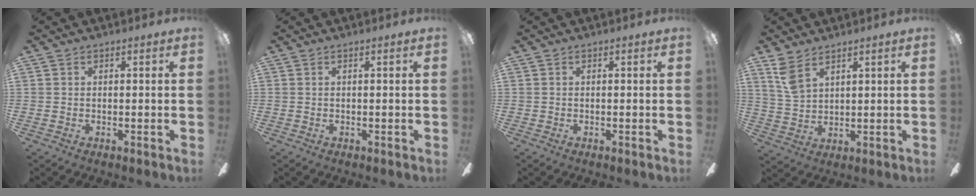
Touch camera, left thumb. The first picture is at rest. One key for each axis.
{"total": 0.8, "fx": 0.0, "fy": 0.0, "fz": 0.8, "tx": -0.011, "ty": -0.001, "tz": -0.001}
{"total": 0.0}
{"total": 6.4, "fx": 4.8, "fy": 2.4, "fz": 3.6, "tx": -0.083, "ty": -0.019, "tz": 0.090}